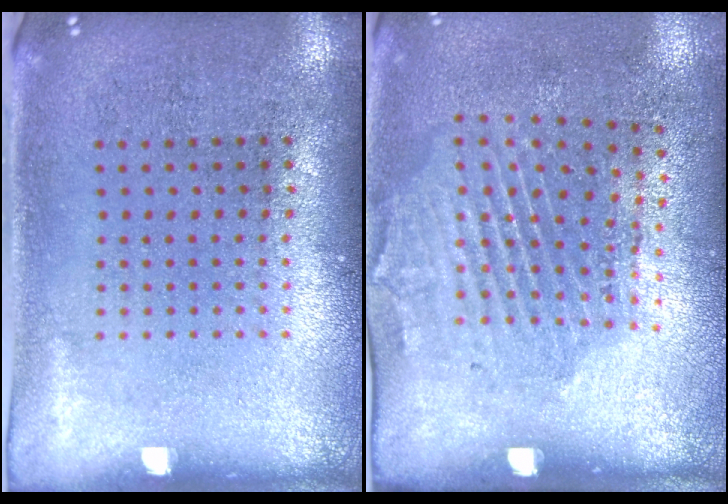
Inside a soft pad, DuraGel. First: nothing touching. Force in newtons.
{"total": 2.0, "press": 1.2, "slide": 1.6}